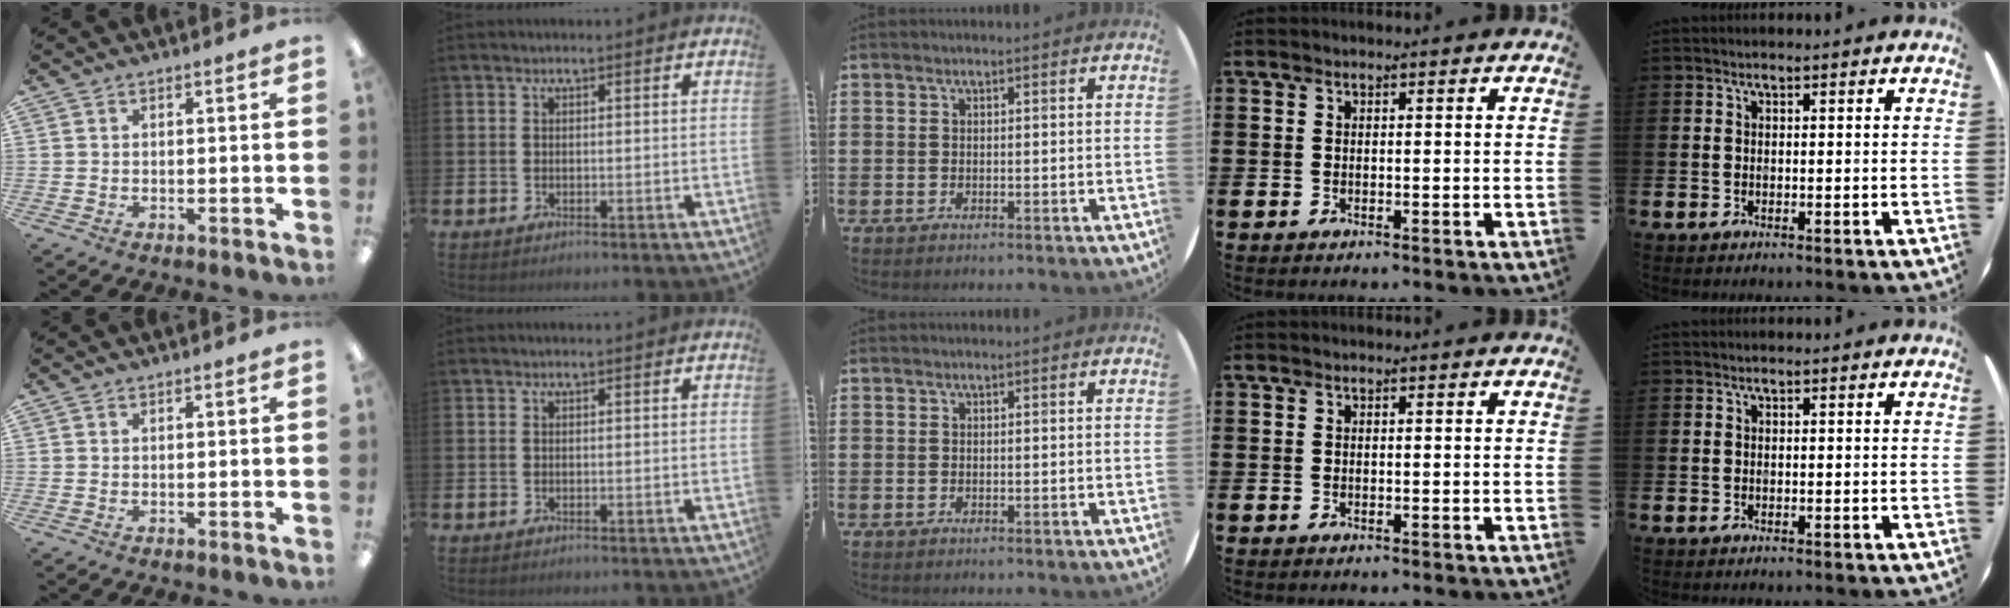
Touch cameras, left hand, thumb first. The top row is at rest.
{}